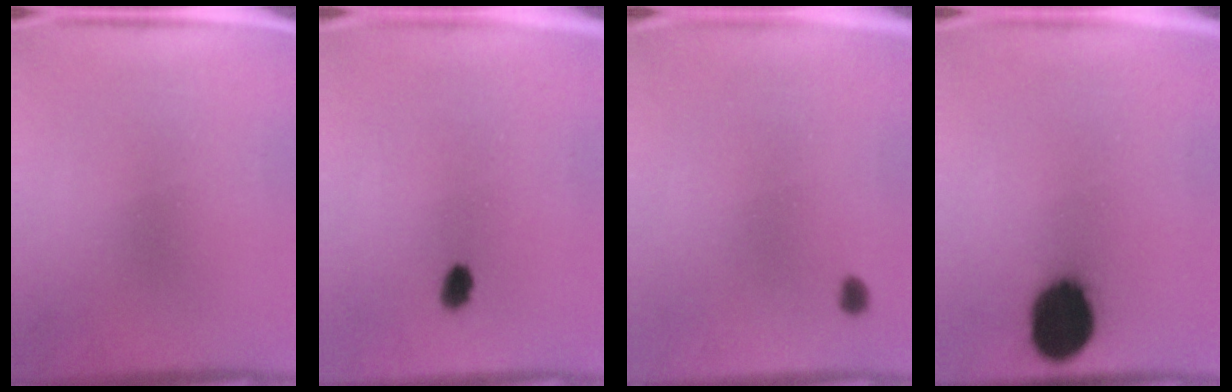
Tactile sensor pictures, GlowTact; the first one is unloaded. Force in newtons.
{"total": 2.3}
{"total": 1.8}
{"total": 15.5}